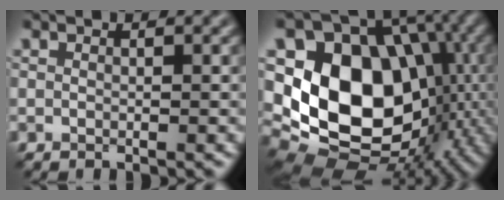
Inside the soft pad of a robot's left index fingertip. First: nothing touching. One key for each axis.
{"total": 15.6, "fx": -1.1, "fy": 12.1, "fz": 9.8, "tx": -0.174, "ty": -0.016, "tz": -0.020}